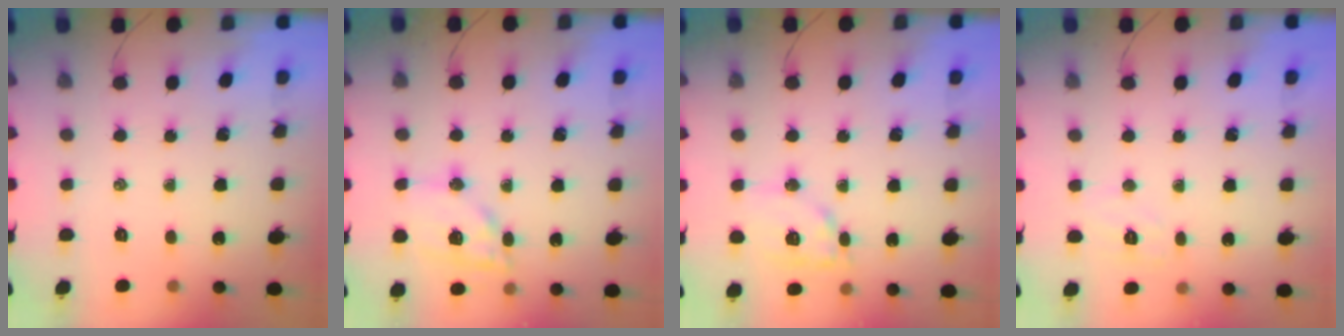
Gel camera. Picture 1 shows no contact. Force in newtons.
{"total": 13.1, "press": 13.0, "slide": 1.9}
{"total": 11.9, "press": 11.8, "slide": 1.1}
{"total": 5.8, "press": 5.7, "slide": 1.2}